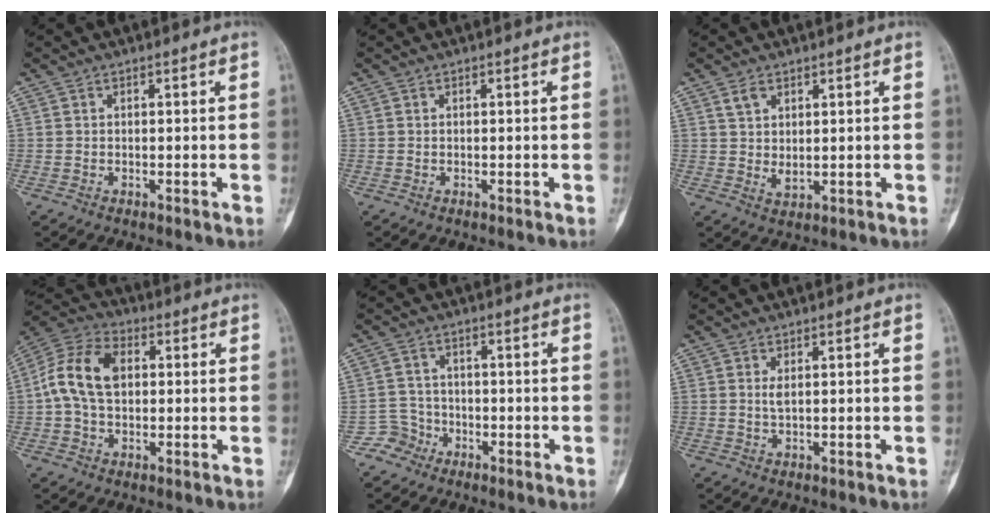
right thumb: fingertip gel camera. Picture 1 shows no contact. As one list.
[{"total": 0.0}, {"total": 3.9, "force": [1.8, 2.2, 2.6], "torque": [-0.045, -0.014, 0.041]}, {"total": 12.1, "force": [1.1, 8.1, 9.0], "torque": [-0.173, 0.030, 0.013]}, {"total": 3.8, "force": [-2.3, 3.0, -0.5], "torque": [0.029, 0.019, -0.048]}, {"total": 1.2, "force": [0.4, 0.3, 1.1], "torque": [-0.024, -0.003, 0.010]}]